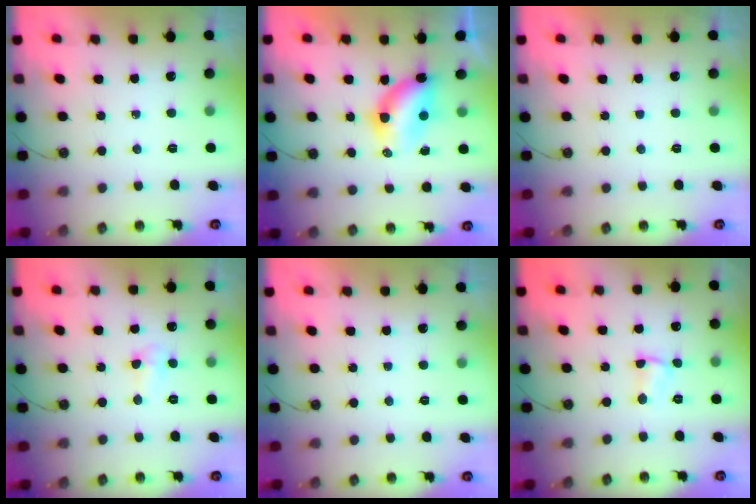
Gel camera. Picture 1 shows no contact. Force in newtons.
{"total": 7.9, "press": 6.9, "slide": 3.8}
{"total": 0.0}
{"total": 3.5, "press": 3.4, "slide": 0.7}
{"total": 0.0}
{"total": 2.9, "press": 2.9, "slide": 0.4}